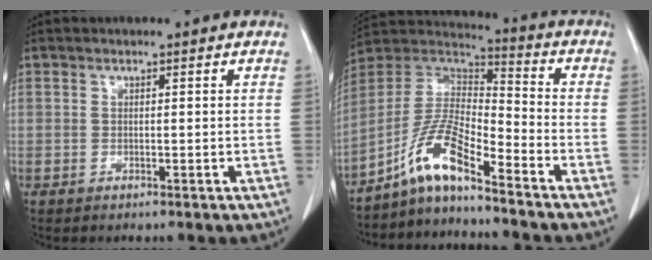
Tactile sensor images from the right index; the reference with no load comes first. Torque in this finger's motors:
{"motor_torque": [0.77, -0.72, 0.33, 0.20]}